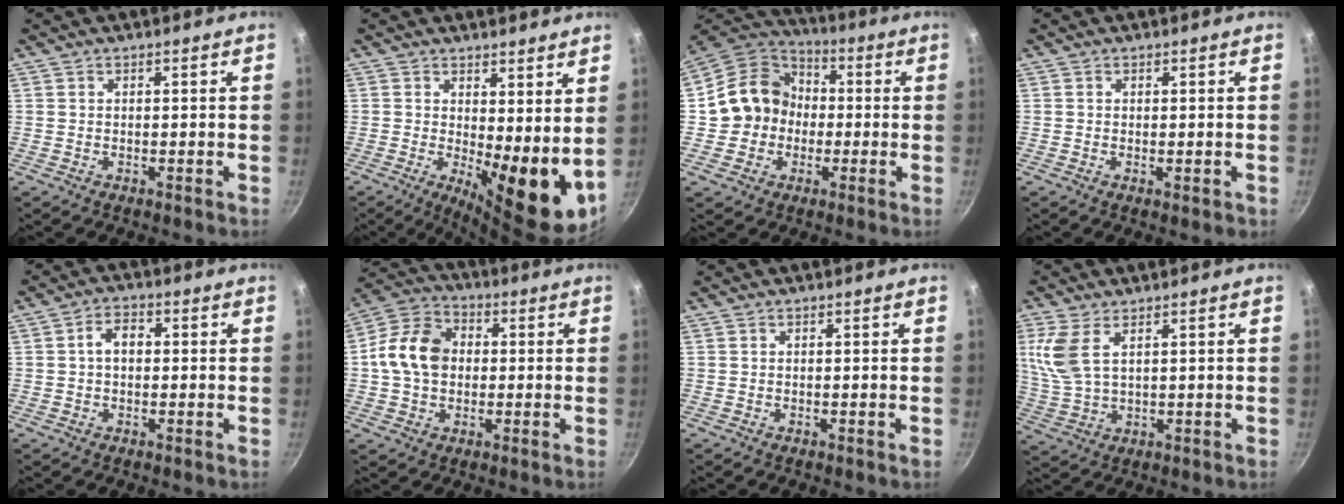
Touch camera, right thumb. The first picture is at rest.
{"total": 11.4, "force": [1.1, 4.0, 10.6], "torque": [-0.123, -0.025, 0.024]}
{"total": 13.3, "force": [-0.8, 12.0, 5.6], "torque": [-0.059, 0.040, -0.025]}
{"total": 0.9, "force": [-0.2, 0.2, 0.8], "torque": [-0.012, -0.003, -0.004]}
{"total": 4.3, "force": [0.3, 2.9, 3.1], "torque": [-0.039, 0.014, -0.002]}
{"total": 12.3, "force": [0.3, 9.5, 7.7], "torque": [-0.110, 0.022, -0.013]}
{"total": 0.0}
{"total": 8.0, "force": [3.1, 3.9, 6.2], "torque": [-0.134, -0.011, 0.071]}